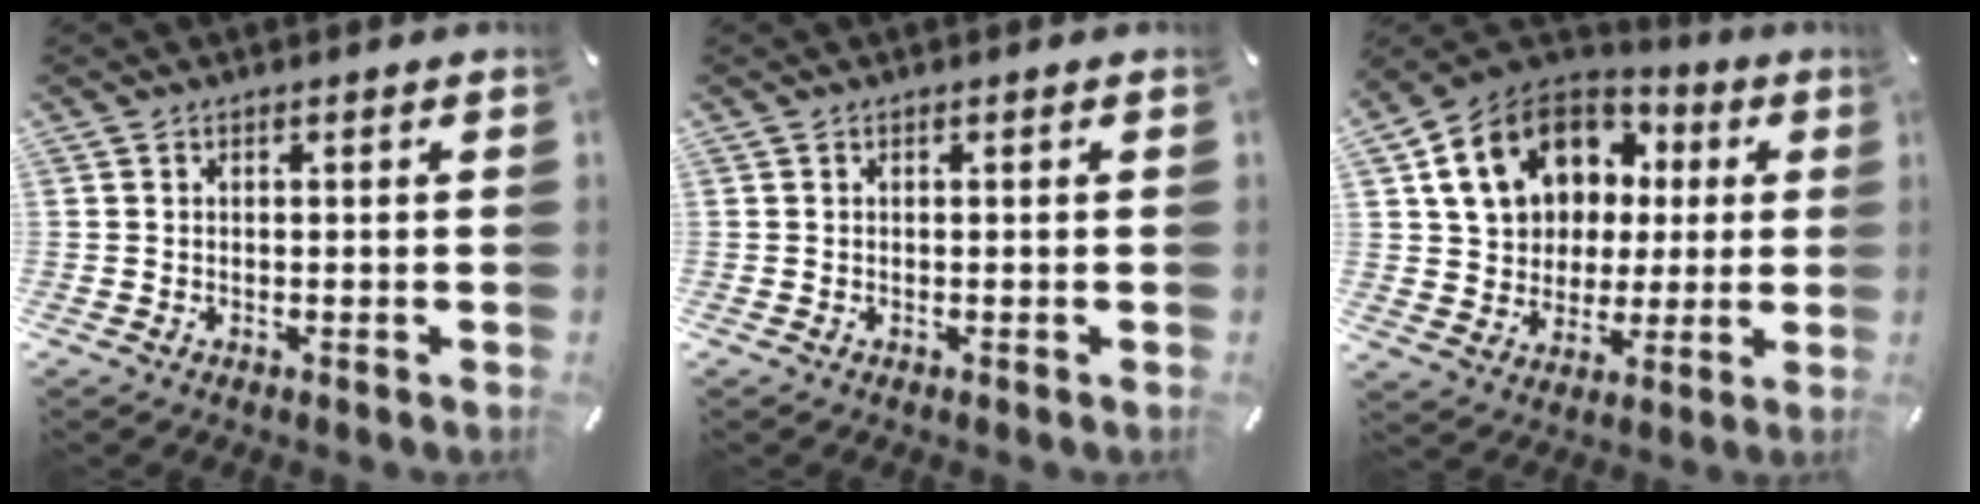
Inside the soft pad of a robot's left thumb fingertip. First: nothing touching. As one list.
[{"total": 0.0}, {"total": 16.3, "force": [5.6, 13.5, 7.2], "torque": [-0.144, -0.013, 0.112]}]